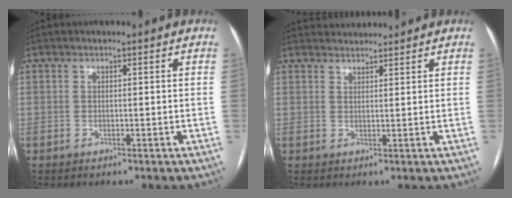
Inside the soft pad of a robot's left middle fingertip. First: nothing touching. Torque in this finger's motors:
{"motor_torque": [0.07, -0.15, -0.12, -0.04]}